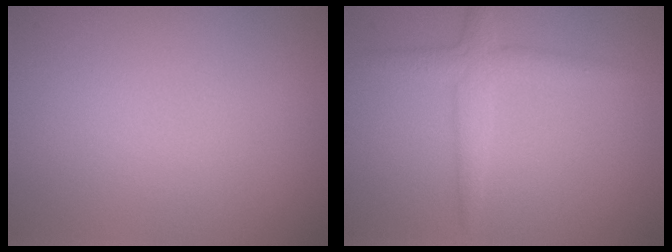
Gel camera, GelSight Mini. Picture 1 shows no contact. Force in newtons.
{"total": 2.5, "press": 2.5, "slide": 0.1}